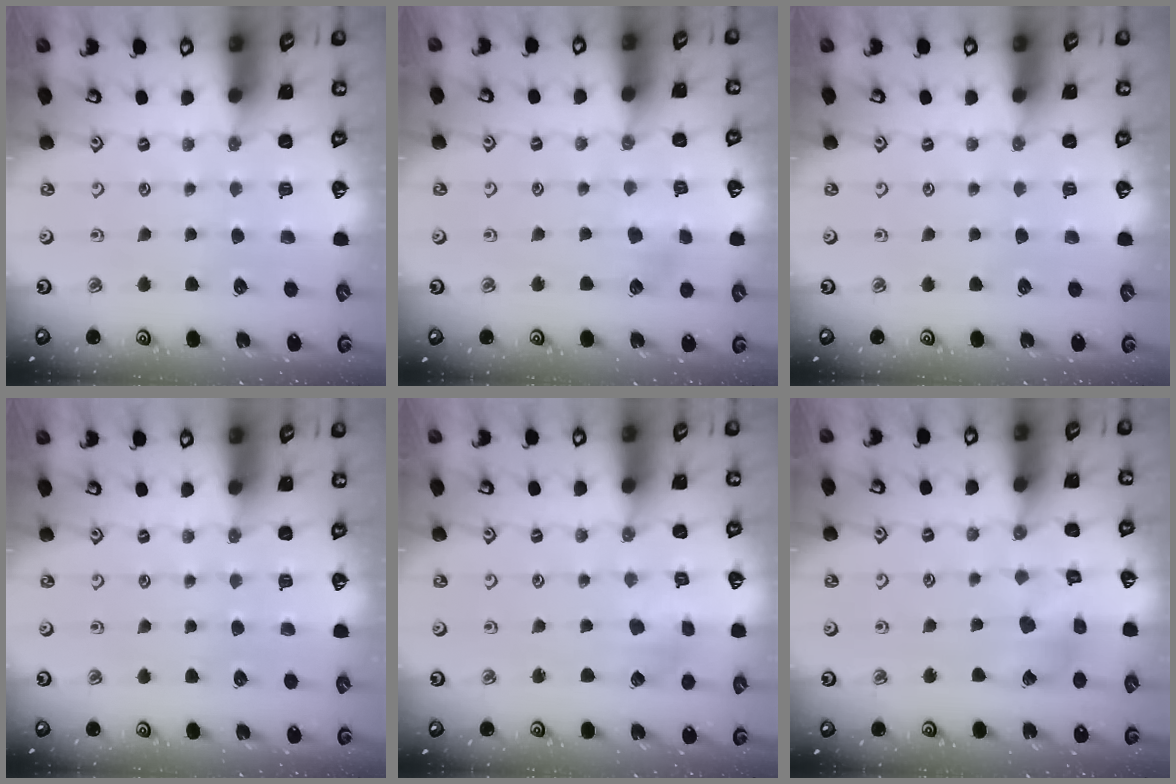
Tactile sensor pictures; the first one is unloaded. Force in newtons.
{"total": 4.5, "press": 4.4, "slide": 0.5}
{"total": 0.0}
{"total": 0.0}
{"total": 2.9, "press": 2.9, "slide": 0.1}
{"total": 9.0, "press": 9.0, "slide": 1.1}